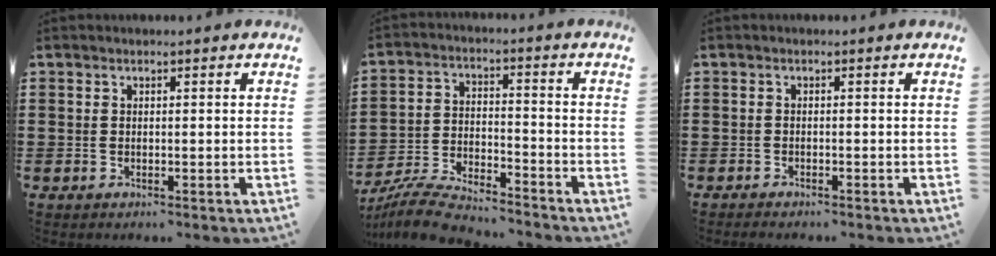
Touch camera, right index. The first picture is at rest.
{"total": 7.3, "force": [-7.0, 0.8, 1.9], "torque": [-0.050, 0.005, -0.139]}
{"total": 0.8, "force": [-0.8, 0.2, 0.0], "torque": [-0.003, 0.001, -0.016]}